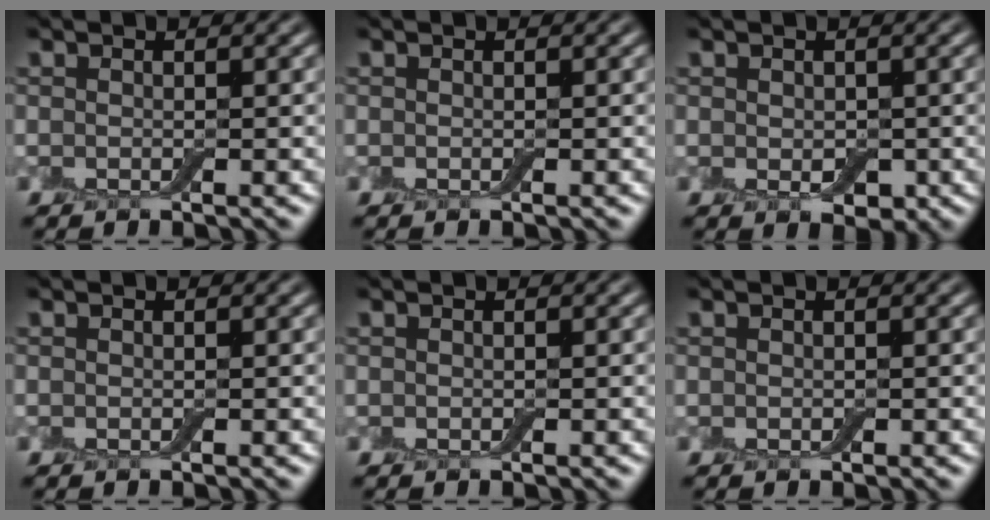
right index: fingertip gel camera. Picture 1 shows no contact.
{"total": 0.0}
{"total": 1.6, "force": [-0.1, 1.2, 1.0], "torque": [-0.016, -0.004, -0.002]}
{"total": 0.0}
{"total": 0.0}
{"total": 0.0}